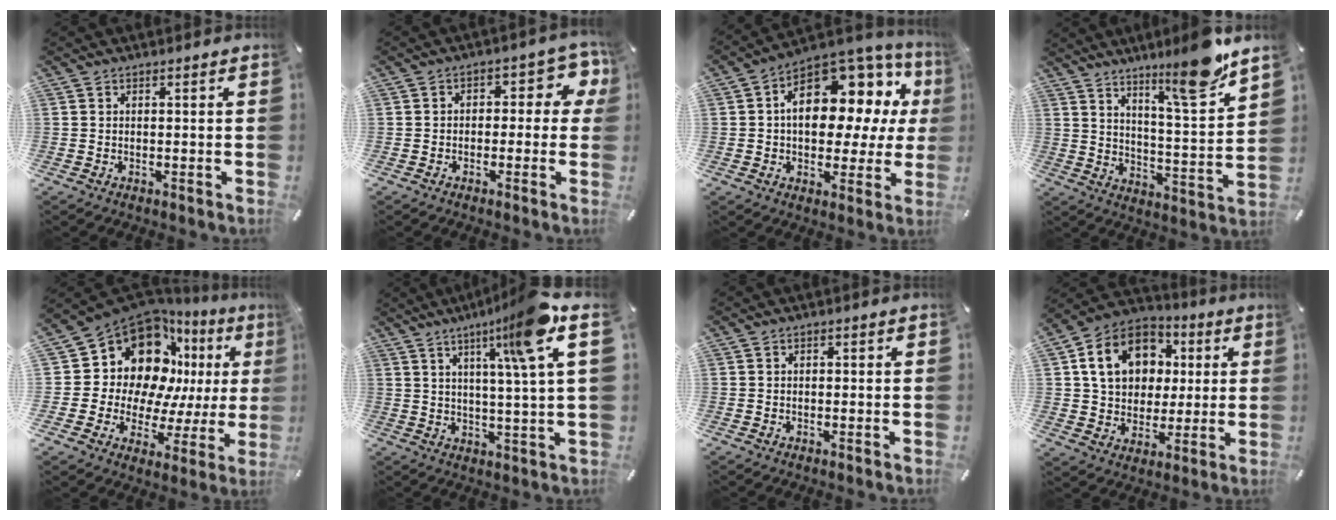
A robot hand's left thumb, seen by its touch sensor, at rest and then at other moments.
{"total": 6.8, "force": [0.2, 4.3, 5.3], "torque": [-0.068, 0.001, -0.002]}
{"total": 16.7, "force": [4.1, 10.6, 12.2], "torque": [-0.167, -0.032, 0.071]}
{"total": 14.5, "force": [11.7, 1.4, 8.4], "torque": [-0.125, -0.089, 0.189]}
{"total": 17.2, "force": [9.2, 11.9, 8.3], "torque": [-0.135, -0.091, 0.169]}
{"total": 14.7, "force": [7.2, -0.2, 12.8], "torque": [-0.200, -0.037, 0.094]}
{"total": 0.6, "force": [-0.2, 0.4, 0.3], "torque": [-0.006, 0.001, -0.004]}
{"total": 14.7, "force": [3.2, 12.4, 7.1], "torque": [-0.137, 0.005, 0.064]}